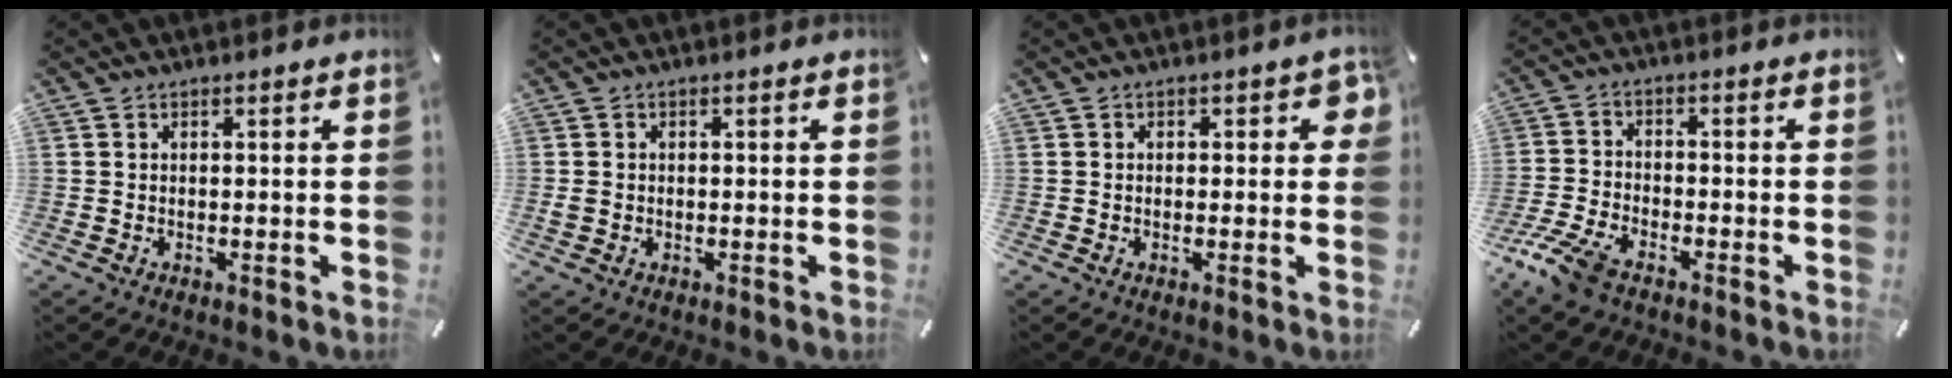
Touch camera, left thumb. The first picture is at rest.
{"total": 1.4, "force": [-0.3, 1.2, 0.6], "torque": [-0.013, 0.004, -0.007]}
{"total": 3.0, "force": [0.1, 1.8, 2.4], "torque": [-0.022, 0.000, -0.004]}
{"total": 7.0, "force": [-4.9, 2.9, 4.1], "torque": [-0.107, 0.005, -0.097]}